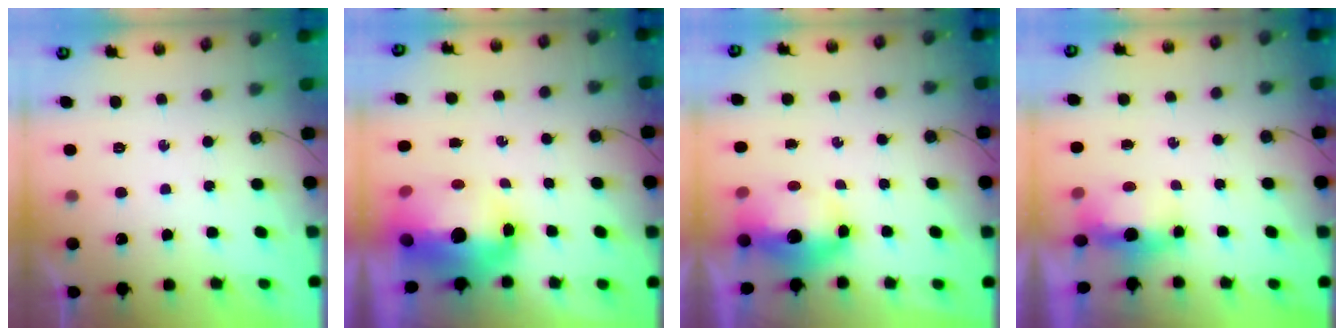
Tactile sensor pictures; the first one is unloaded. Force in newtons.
{"total": 15.2, "press": 13.3, "slide": 7.4}
{"total": 7.8, "press": 7.7, "slide": 0.8}
{"total": 10.5, "press": 6.1, "slide": 8.5}